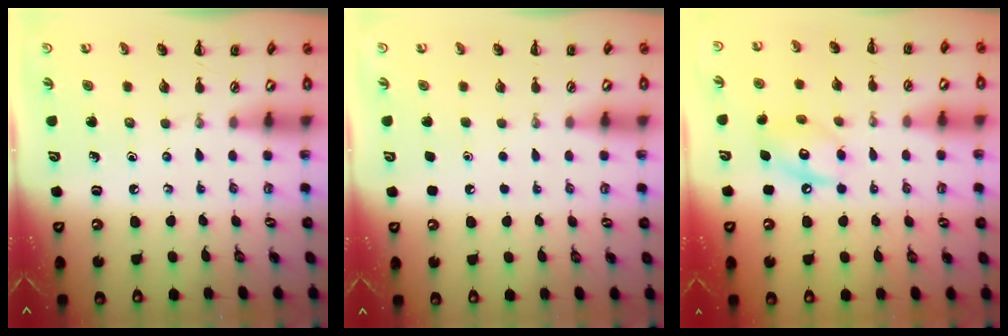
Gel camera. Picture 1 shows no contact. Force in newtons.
{"total": 1.8, "press": 1.8, "slide": 0.1}
{"total": 9.7, "press": 9.7, "slide": 1.2}